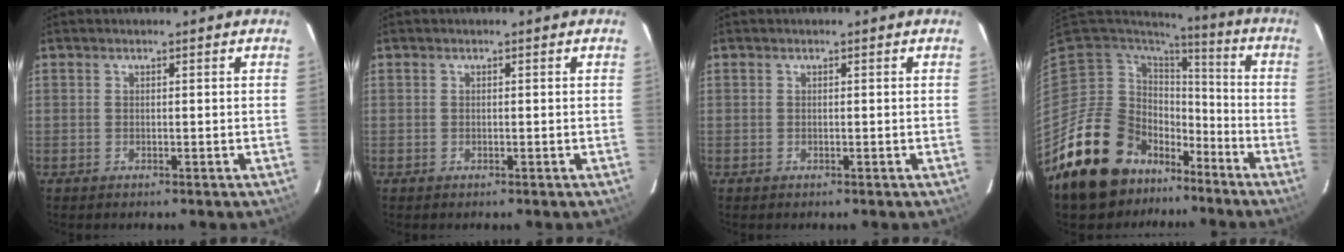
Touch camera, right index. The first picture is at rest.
{"total": 0.0}
{"total": 0.0}
{"total": 18.1, "force": [-12.9, 11.7, 5.1], "torque": [-0.131, 0.026, -0.200]}